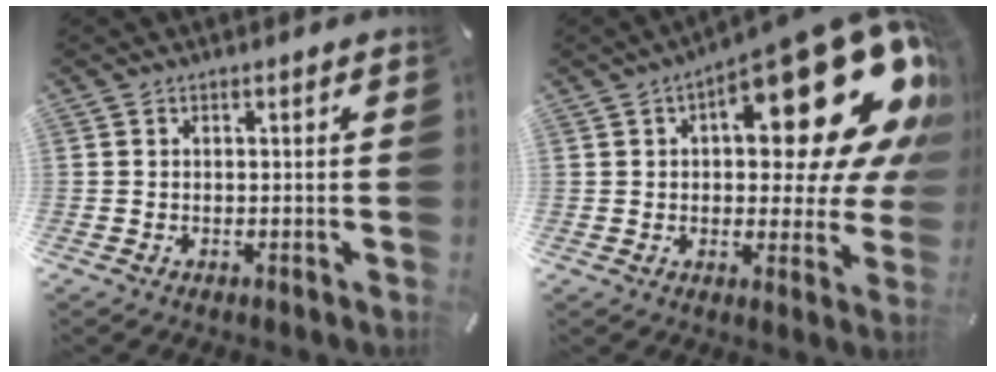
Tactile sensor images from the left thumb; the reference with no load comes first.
{"total": 26.0, "force": [10.4, 10.9, 21.2], "torque": [-0.277, -0.069, 0.170]}